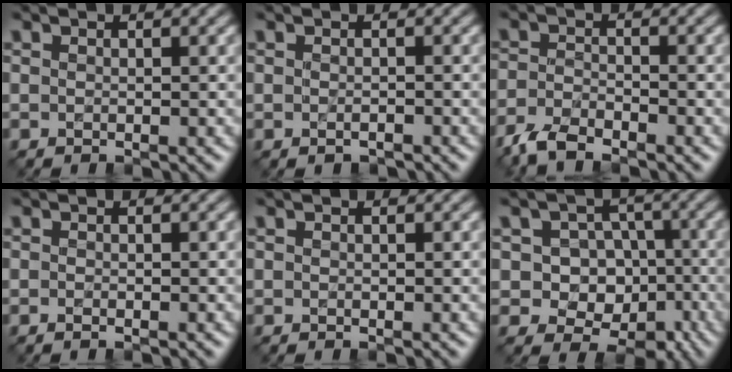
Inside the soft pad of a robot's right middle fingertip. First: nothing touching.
{"total": 0.9, "force": [-0.5, 0.4, 0.6], "torque": [-0.012, -0.003, -0.007]}
{"total": 3.9, "force": [-3.3, 1.1, 1.7], "torque": [-0.037, -0.007, -0.076]}
{"total": 0.0}
{"total": 0.0}
{"total": 9.0, "force": [-2.1, 8.1, 3.5], "torque": [-0.034, 0.027, -0.053]}